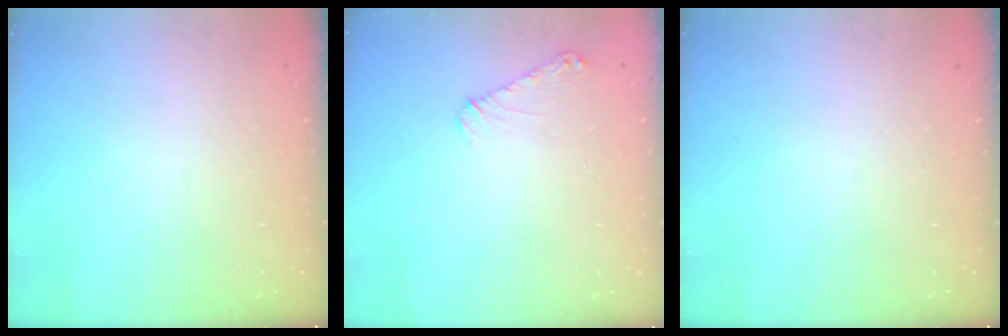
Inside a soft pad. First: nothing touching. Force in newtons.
{"total": 6.4, "press": 6.4, "slide": 0.7}
{"total": 0.0}